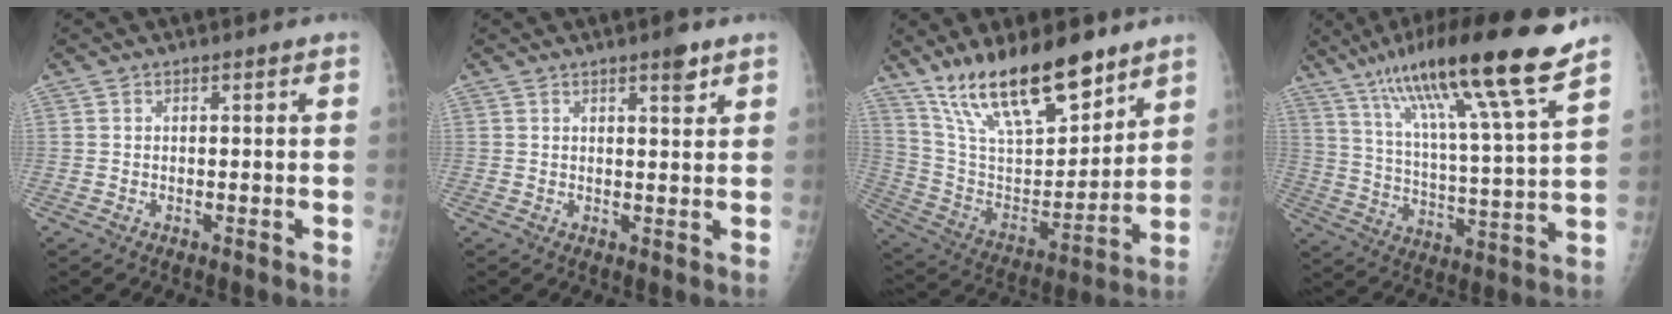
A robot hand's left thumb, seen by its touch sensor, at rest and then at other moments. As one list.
[{"total": 3.0, "force": [2.0, 1.0, 2.0], "torque": [-0.018, -0.010, 0.025]}, {"total": 22.0, "force": [15.6, 7.6, 13.5], "torque": [-0.196, -0.073, 0.285]}, {"total": 21.6, "force": [14.6, 1.3, 15.8], "torque": [-0.253, -0.045, 0.247]}]